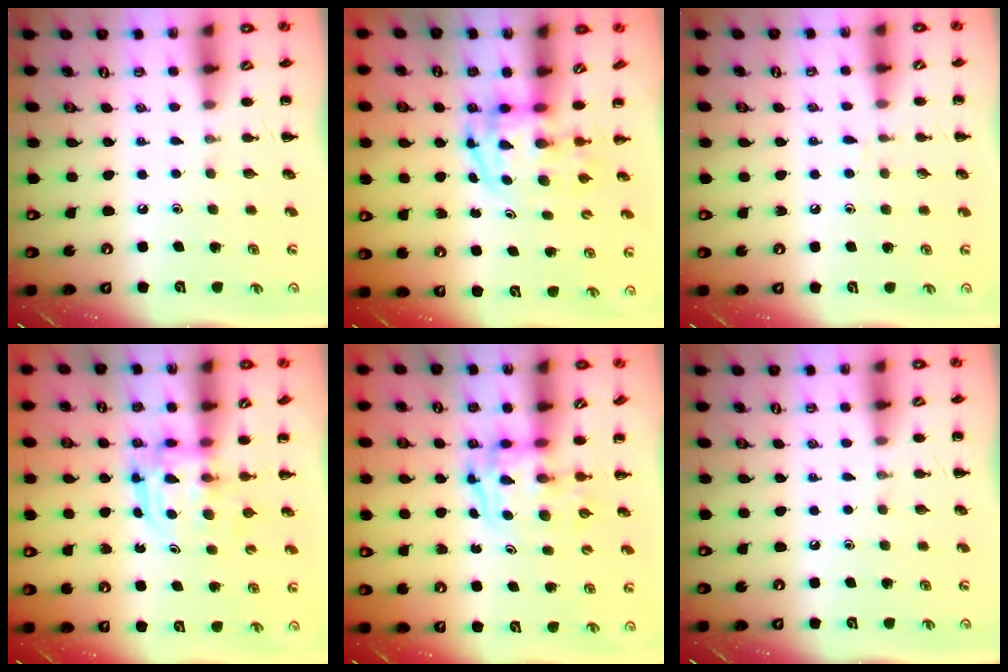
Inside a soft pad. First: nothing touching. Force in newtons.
{"total": 3.8, "press": 3.8, "slide": 0.6}
{"total": 4.4, "press": 3.9, "slide": 2.0}
{"total": 3.2, "press": 3.2, "slide": 0.2}
{"total": 3.2, "press": 3.2, "slide": 0.6}
{"total": 0.0}